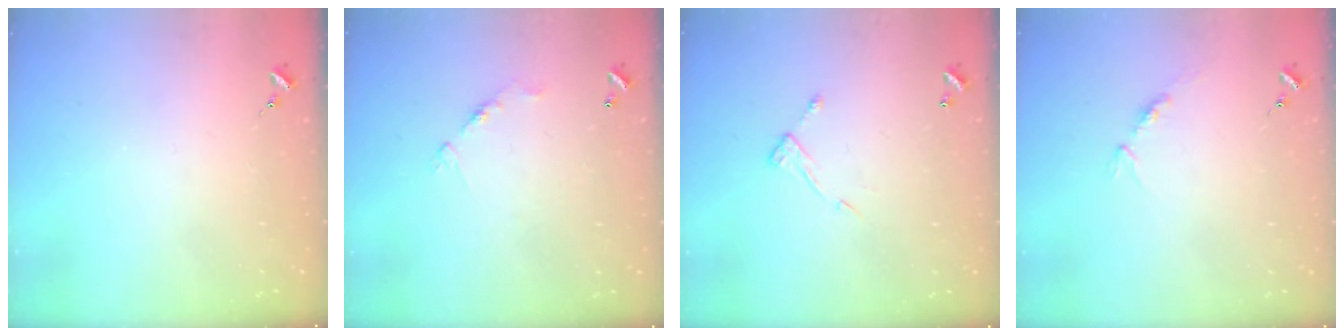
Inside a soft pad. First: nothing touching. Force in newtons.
{"total": 7.7, "press": 7.7, "slide": 0.4}
{"total": 6.4, "press": 6.4, "slide": 0.7}
{"total": 5.0, "press": 5.0, "slide": 0.6}